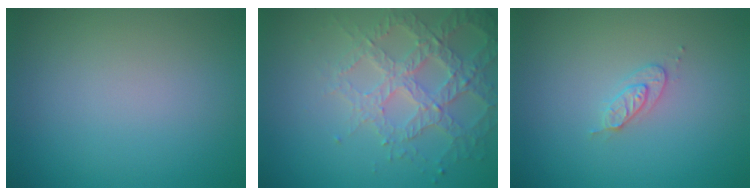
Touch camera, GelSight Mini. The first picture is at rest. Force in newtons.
{"total": 4.4, "press": 4.1, "slide": 1.6}
{"total": 1.7, "press": 1.6, "slide": 0.2}